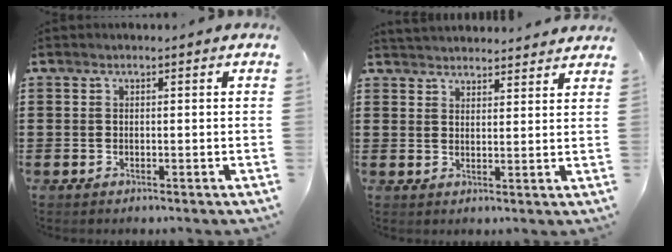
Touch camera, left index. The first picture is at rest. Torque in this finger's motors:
{"motor_torque": [1.07, -1.07, 0.29, 0.03]}